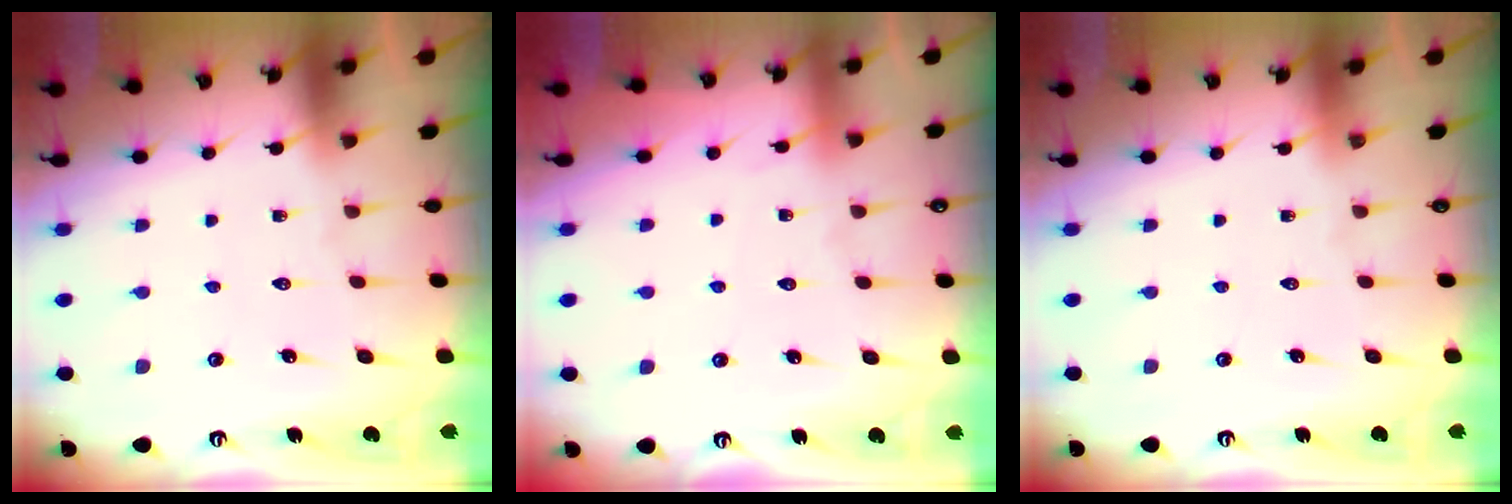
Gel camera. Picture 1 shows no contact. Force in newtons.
{"total": 2.6, "press": 2.6, "slide": 0.5}
{"total": 0.0}